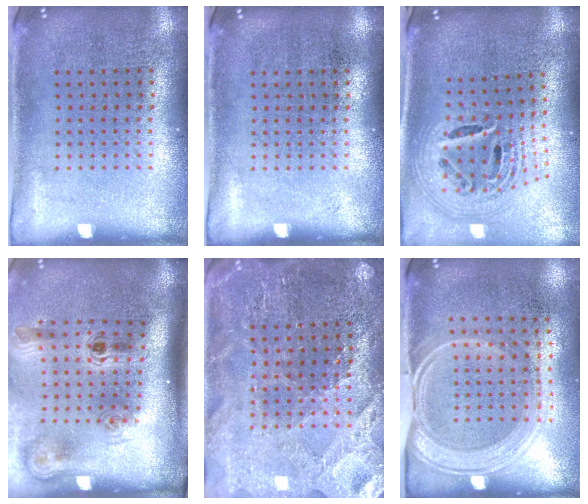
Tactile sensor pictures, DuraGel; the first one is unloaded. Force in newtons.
{"total": 0.0}
{"total": 2.5, "press": 1.7, "slide": 1.9}
{"total": 2.3, "press": 1.5, "slide": 1.7}
{"total": 2.7, "press": 2.7, "slide": 0.4}
{"total": 1.6, "press": 1.4, "slide": 0.9}